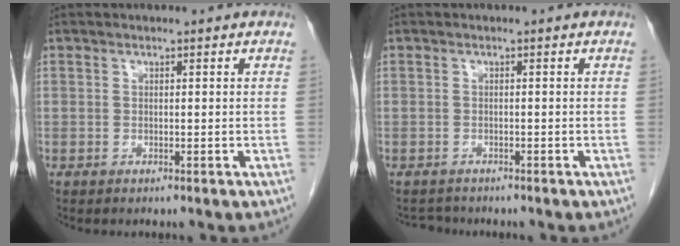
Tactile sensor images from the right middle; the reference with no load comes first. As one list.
[{"total": 1.7, "force": [-1.5, 0.5, -0.2], "torque": [0.001, -0.005, -0.024]}]